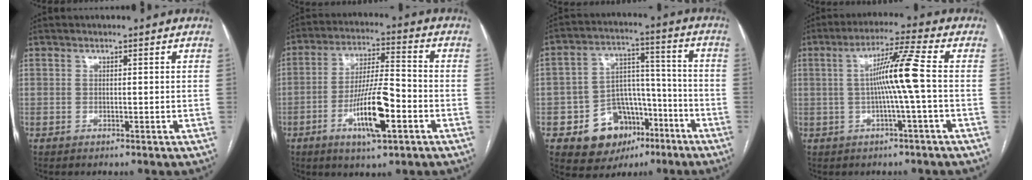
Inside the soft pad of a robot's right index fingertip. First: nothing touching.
{"total": 11.8, "force": [-4.4, 1.9, 10.8], "torque": [-0.199, -0.004, -0.076]}
{"total": 12.6, "force": [-6.4, 9.1, 6.0], "torque": [-0.086, 0.038, -0.088]}
{"total": 8.1, "force": [-0.3, -1.5, 7.9], "torque": [-0.144, 0.011, -0.002]}